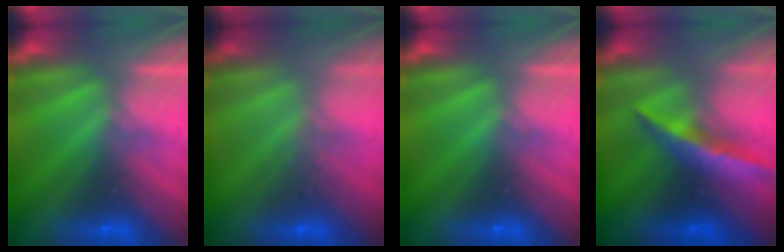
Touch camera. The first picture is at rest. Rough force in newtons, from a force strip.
{"total": 2.9}
{"total": 0.0}
{"total": 7.0}